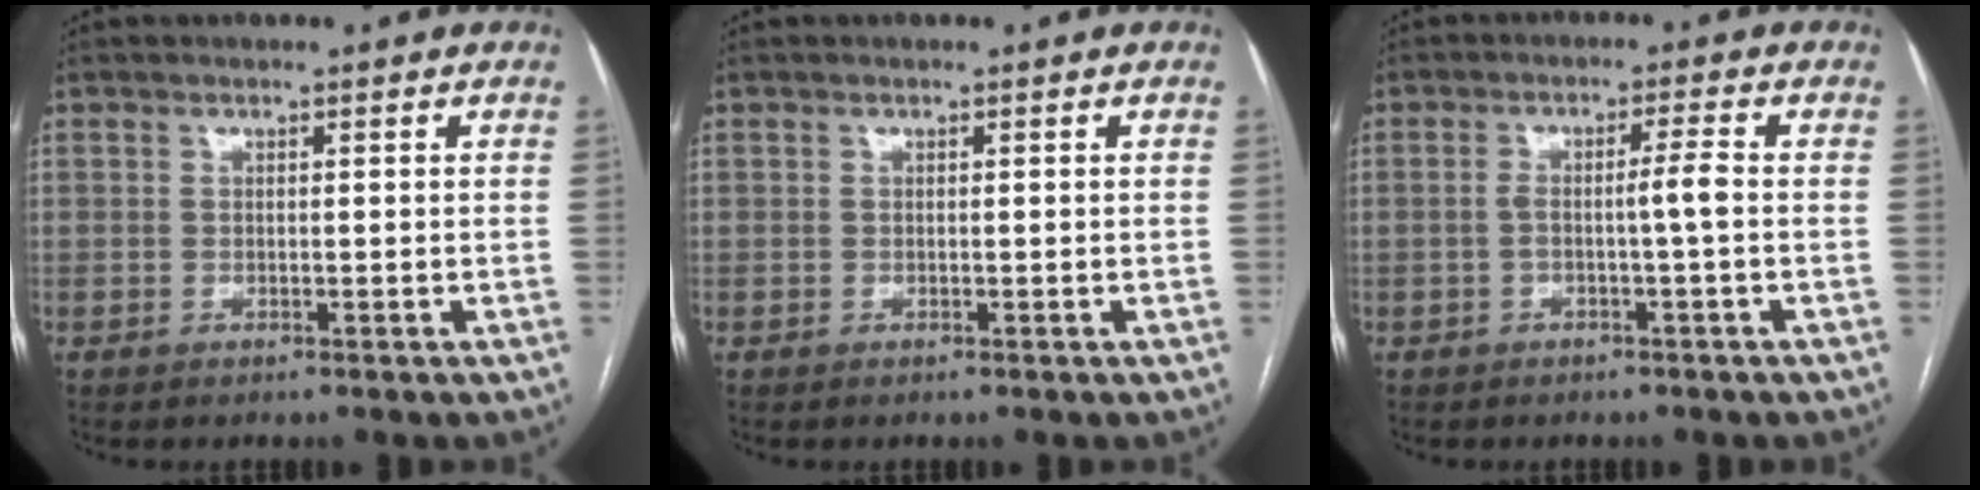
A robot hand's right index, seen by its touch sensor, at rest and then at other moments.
{"total": 0.0}
{"total": 3.3, "force": [-0.6, -0.4, 3.2], "torque": [-0.056, 0.008, -0.007]}